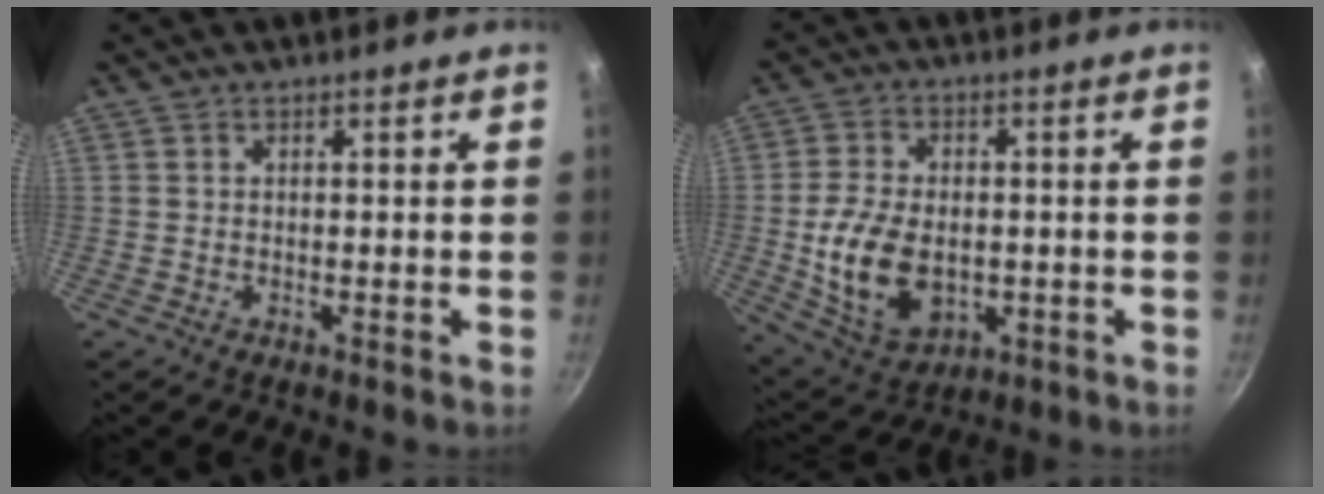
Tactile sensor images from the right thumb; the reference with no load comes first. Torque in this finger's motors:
{"motor_torque": [-0.52, 0.78, 0.28, 0.44, 0.09]}